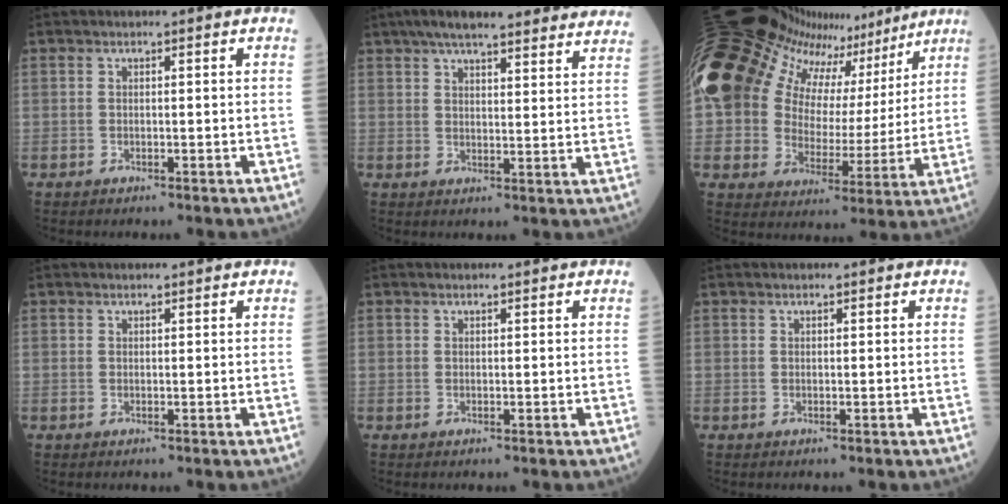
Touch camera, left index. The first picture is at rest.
{"total": 20.4, "force": [17.6, 3.6, 9.7], "torque": [-0.130, 0.038, 0.221]}
{"total": 28.8, "force": [17.5, 16.3, 16.0], "torque": [-0.321, 0.104, 0.278]}
{"total": 5.1, "force": [5.0, 0.5, 1.0], "torque": [-0.008, 0.030, 0.060]}
{"total": 1.7, "force": [1.7, 0.1, 0.1], "torque": [-0.007, 0.009, 0.023]}
{"total": 1.5, "force": [1.4, 0.1, 0.0], "torque": [-0.007, 0.008, 0.020]}